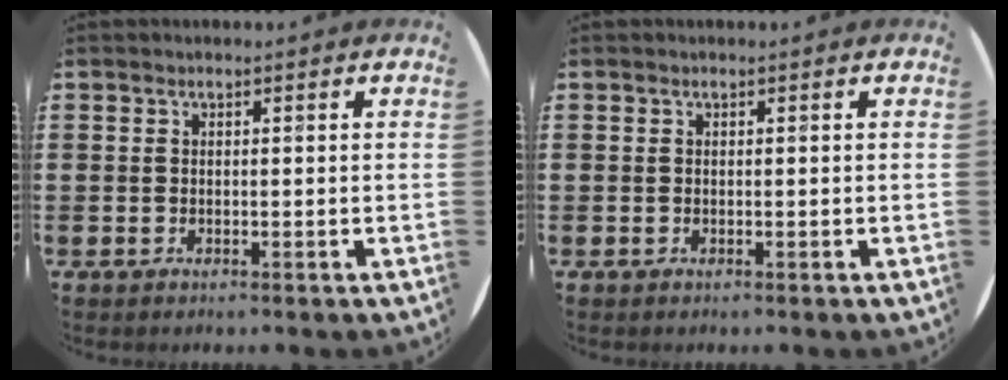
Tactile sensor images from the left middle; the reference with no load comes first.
{"total": 0.0}